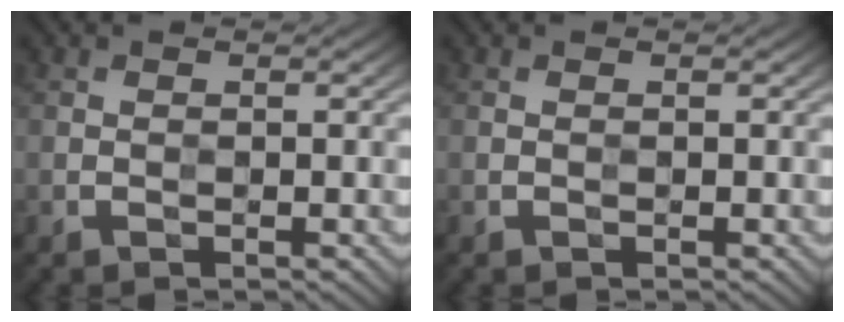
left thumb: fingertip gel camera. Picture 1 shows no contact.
{"total": 0.0}